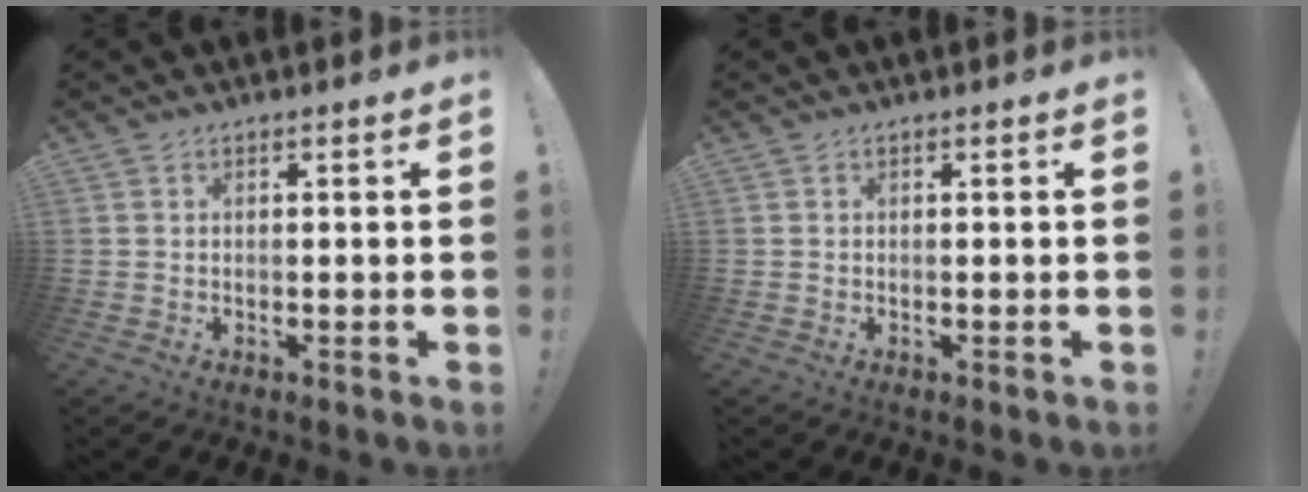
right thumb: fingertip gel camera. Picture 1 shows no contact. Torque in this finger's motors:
{"motor_torque": [0.00, 0.00, 0.05, -0.02, 0.00]}